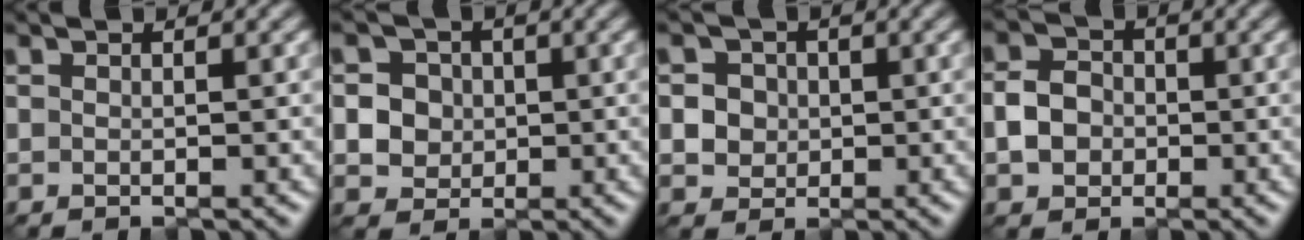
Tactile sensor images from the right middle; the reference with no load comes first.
{"total": 4.8, "force": [1.0, 4.3, 1.8], "torque": [-0.030, 0.018, 0.012]}
{"total": 4.0, "force": [1.0, 3.6, 1.6], "torque": [-0.028, 0.016, 0.013]}
{"total": 3.0, "force": [-0.8, 2.6, 1.4], "torque": [-0.025, 0.002, -0.019]}